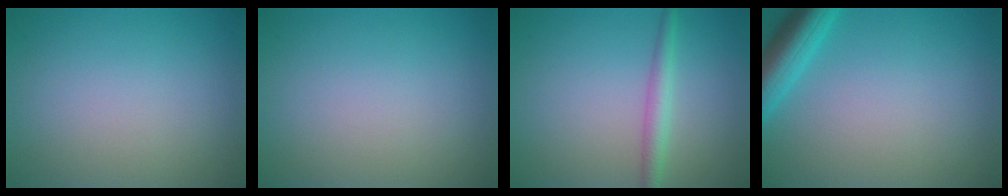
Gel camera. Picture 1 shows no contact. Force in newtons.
{"total": 0.0}
{"total": 2.1, "press": 2.1, "slide": 0.1}
{"total": 4.6, "press": 4.6, "slide": 0.3}